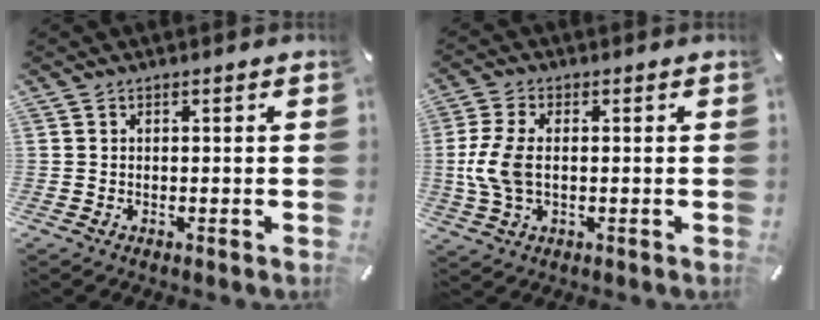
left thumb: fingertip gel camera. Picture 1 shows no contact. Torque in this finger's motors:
{"motor_torque": [0.94, 1.06, 0.73, 0.21, 0.26]}